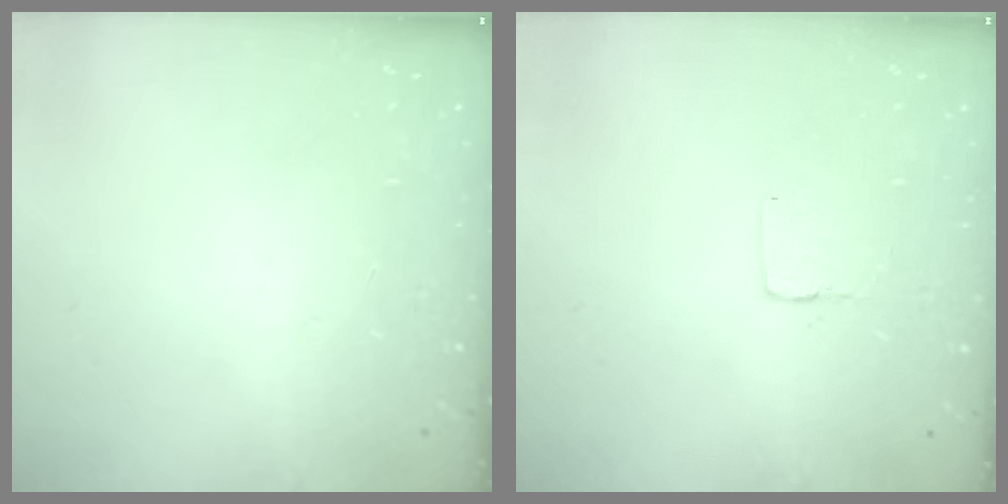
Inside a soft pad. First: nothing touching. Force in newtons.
{"total": 1.0, "press": 1.0, "slide": 0.1}